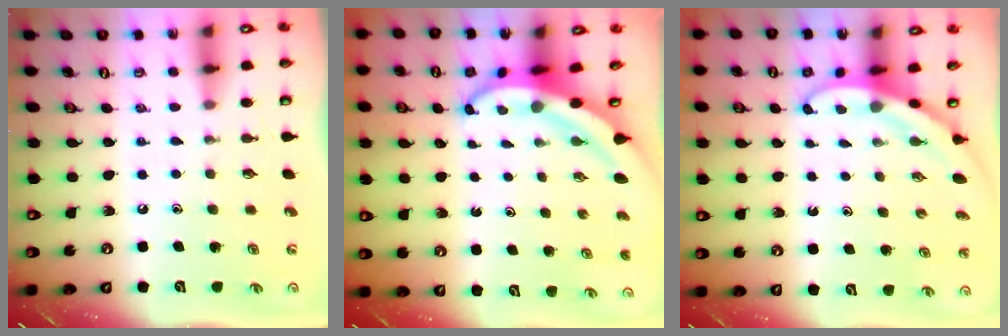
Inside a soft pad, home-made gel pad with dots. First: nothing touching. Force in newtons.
{"total": 5.2, "press": 5.2, "slide": 0.6}
{"total": 3.3, "press": 3.3, "slide": 0.2}